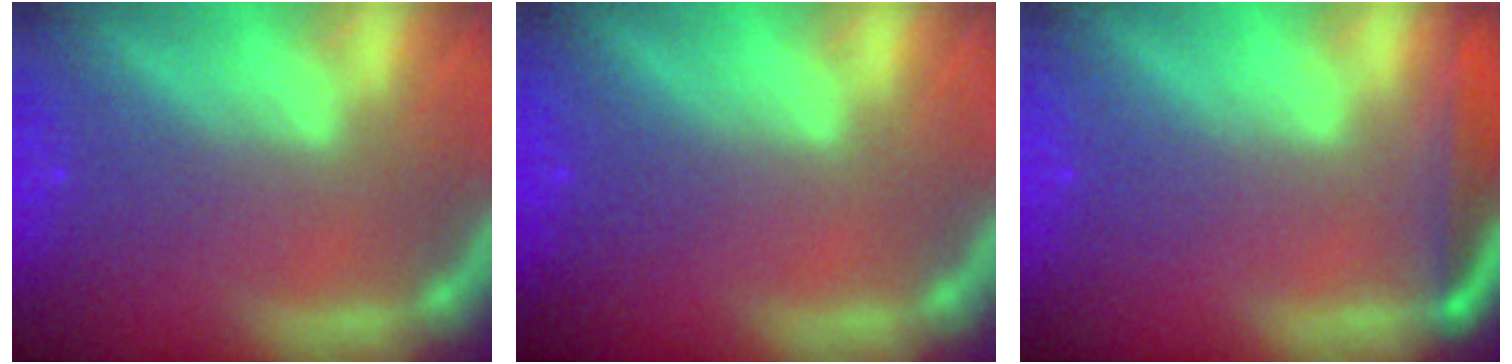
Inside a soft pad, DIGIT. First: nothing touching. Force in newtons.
{"total": 0.0}
{"total": 3.4}